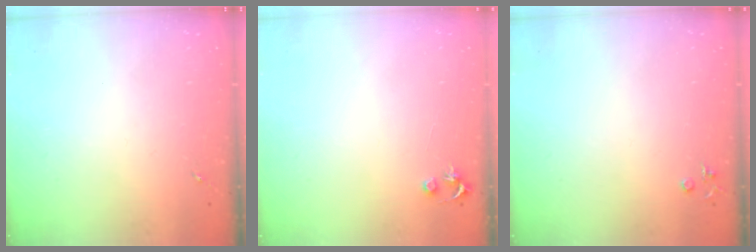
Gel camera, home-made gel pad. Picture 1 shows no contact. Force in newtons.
{"total": 3.5, "press": 3.5, "slide": 0.3}
{"total": 3.9, "press": 3.8, "slide": 0.6}